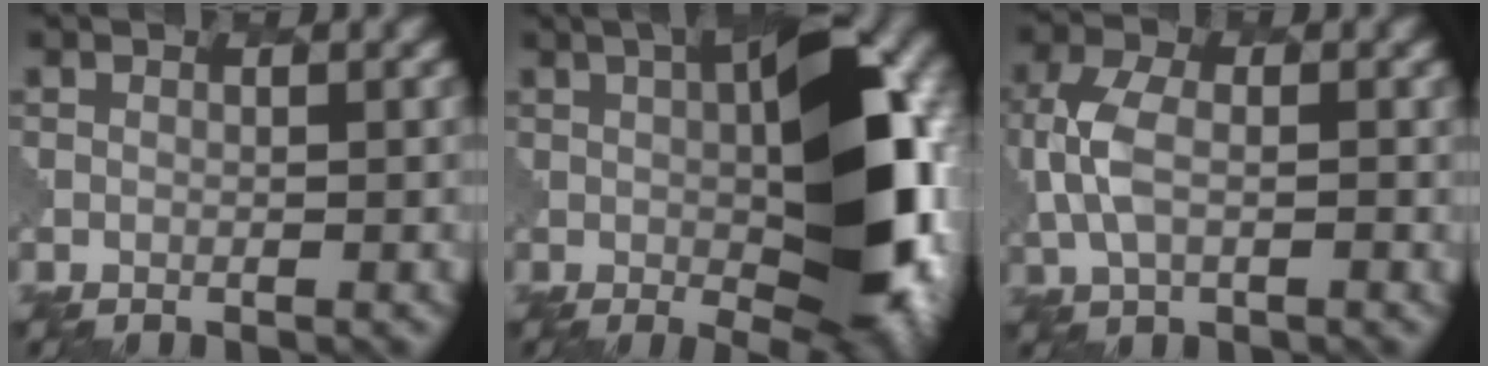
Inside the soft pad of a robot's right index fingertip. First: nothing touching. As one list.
[{"total": 13.4, "force": [0.9, 5.1, 12.4], "torque": [-0.169, 0.006, -0.001]}, {"total": 3.0, "force": [0.2, 1.8, 2.5], "torque": [-0.078, 0.004, -0.015]}]